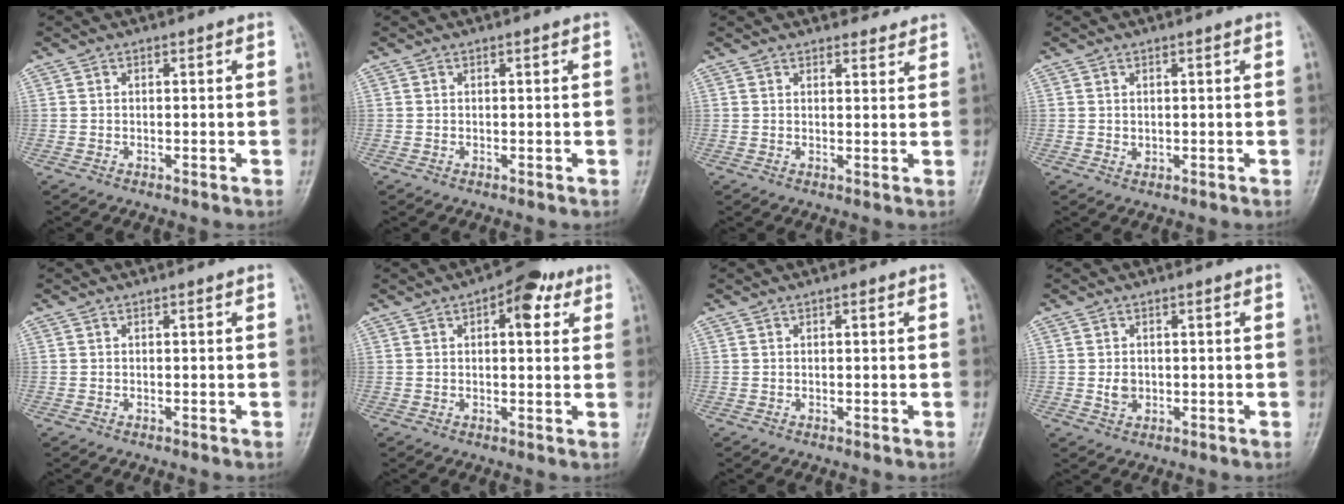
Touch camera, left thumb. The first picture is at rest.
{"total": 0.0}
{"total": 3.0, "force": [2.8, 1.0, 0.4], "torque": [0.014, -0.016, 0.033]}
{"total": 1.0, "force": [0.5, 0.6, 0.6], "torque": [-0.006, -0.004, 0.011]}
{"total": 0.0}
{"total": 7.7, "force": [3.5, 3.6, 5.9], "torque": [-0.052, -0.002, 0.038]}
{"total": 0.6, "force": [0.3, 0.2, 0.5], "torque": [-0.010, 0.000, 0.004]}
{"total": 2.0, "force": [0.1, 1.6, 1.2], "torque": [-0.016, -0.002, 0.006]}